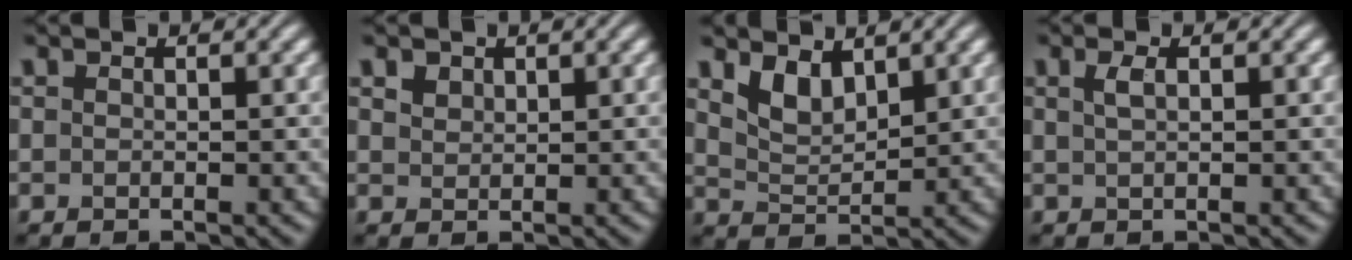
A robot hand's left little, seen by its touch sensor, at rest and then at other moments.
{"total": 1.6, "force": [1.1, 1.0, 0.5], "torque": [-0.013, 0.000, 0.023]}
{"total": 3.0, "force": [1.9, 1.4, 1.7], "torque": [-0.039, -0.009, 0.041]}
{"total": 1.2, "force": [0.5, 0.4, 1.0], "torque": [-0.021, 0.004, 0.009]}